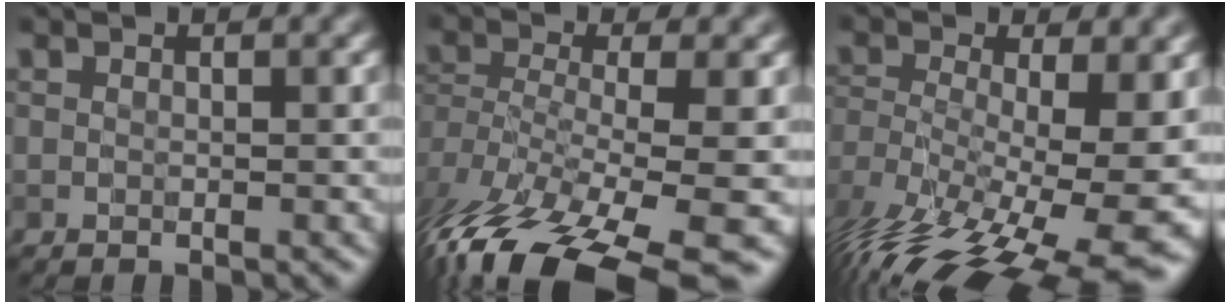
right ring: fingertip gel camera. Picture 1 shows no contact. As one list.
[{"total": 13.7, "force": [-8.6, 4.5, 9.6], "torque": [-0.218, -0.030, -0.130]}, {"total": 15.7, "force": [-6.6, 7.2, 12.2], "torque": [-0.192, -0.005, -0.066]}]